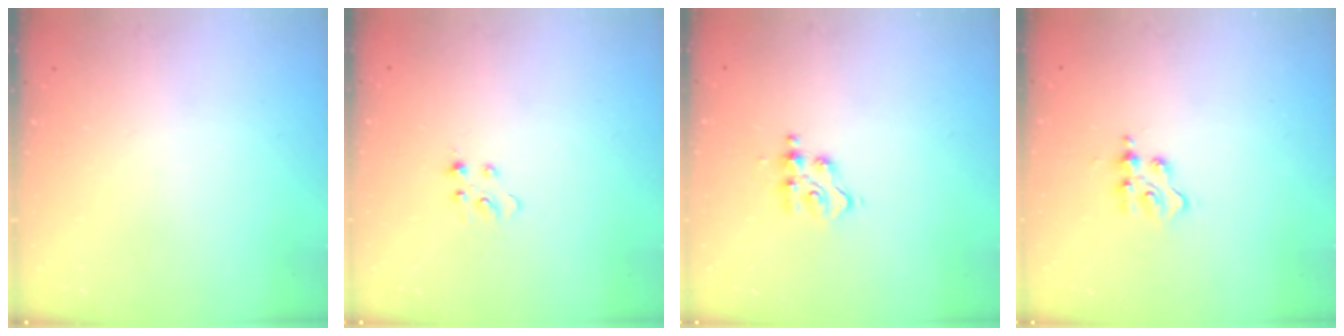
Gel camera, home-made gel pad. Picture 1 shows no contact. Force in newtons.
{"total": 2.9, "press": 2.9, "slide": 0.4}
{"total": 4.9, "press": 4.9, "slide": 0.2}
{"total": 3.0, "press": 3.0, "slide": 0.4}